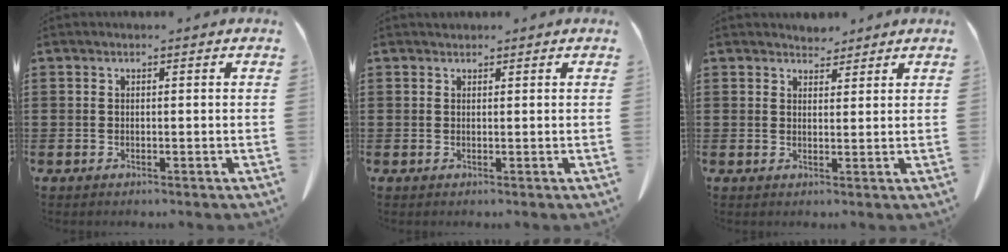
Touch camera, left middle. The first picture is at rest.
{"total": 0.6, "force": [0.6, 0.2, 0.0], "torque": [-0.001, -0.001, 0.013]}
{"total": 2.6, "force": [2.5, 0.7, 0.0], "torque": [0.000, -0.007, 0.048]}